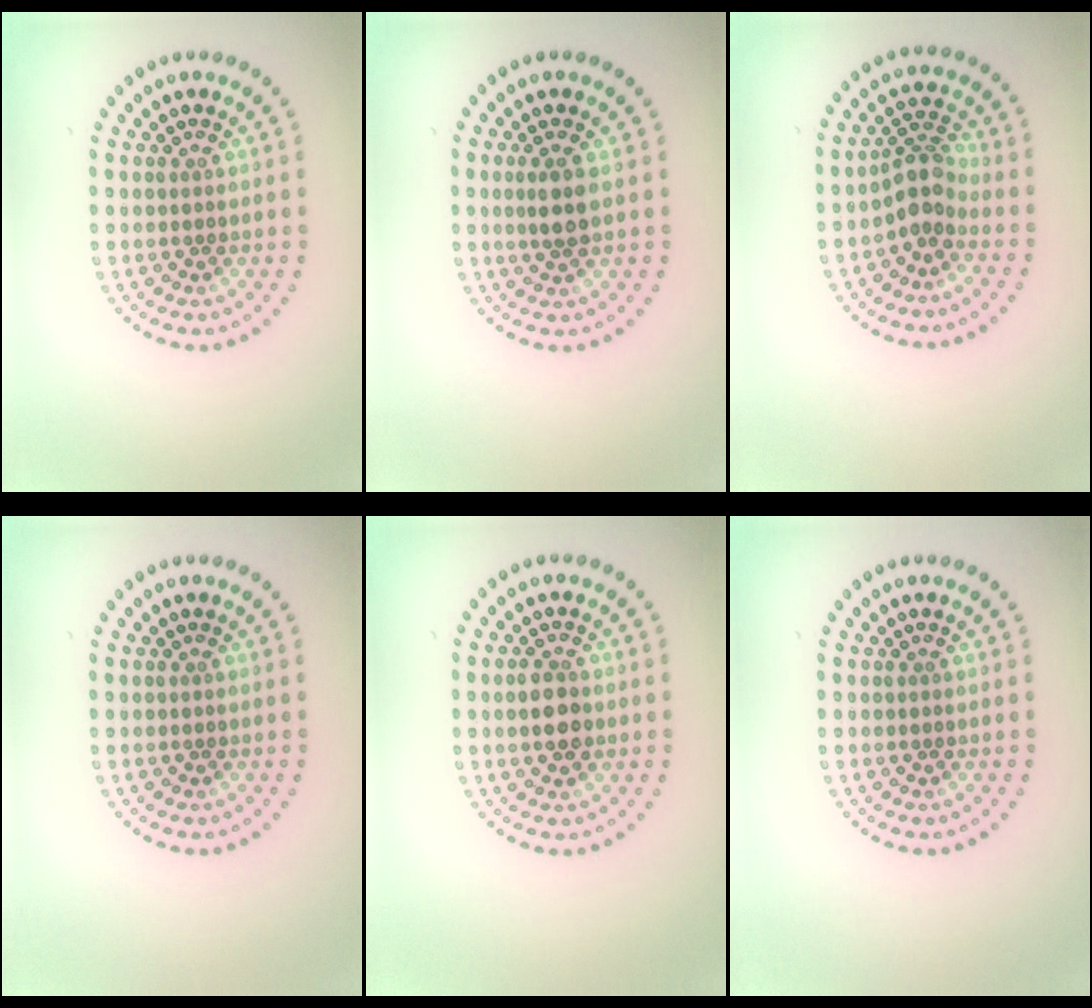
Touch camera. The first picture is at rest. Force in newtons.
{"total": 1.9, "press": 1.7, "slide": 0.8}
{"total": 2.7, "press": 2.0, "slide": 1.8}
{"total": 0.0}
{"total": 2.8, "press": 2.8, "slide": 0.1}
{"total": 0.0}